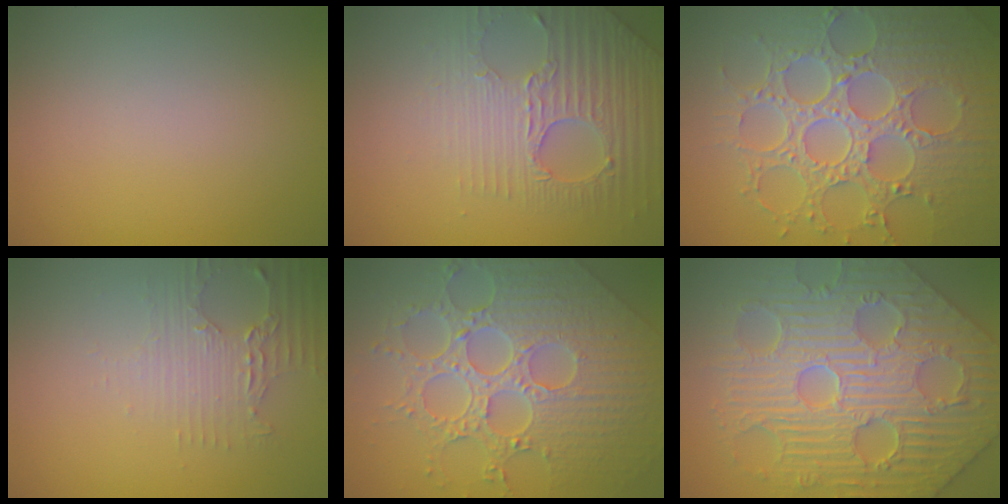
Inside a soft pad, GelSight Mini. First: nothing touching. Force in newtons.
{"total": 3.8, "press": 3.7, "slide": 1.0}
{"total": 8.7, "press": 6.3, "slide": 6.0}
{"total": 2.7, "press": 2.4, "slide": 1.3}
{"total": 8.8, "press": 6.5, "slide": 5.9}
{"total": 10.1, "press": 7.9, "slide": 6.2}